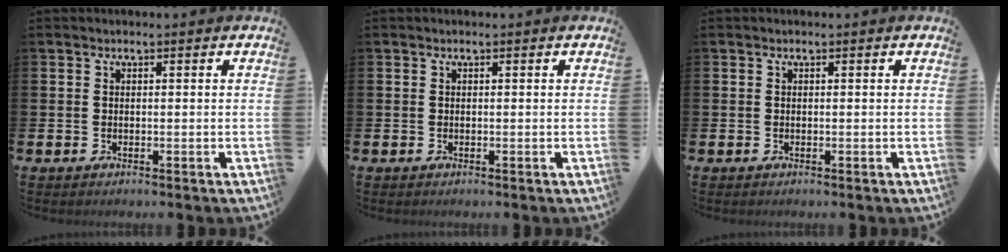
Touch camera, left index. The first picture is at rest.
{"total": 0.0}
{"total": 0.0}